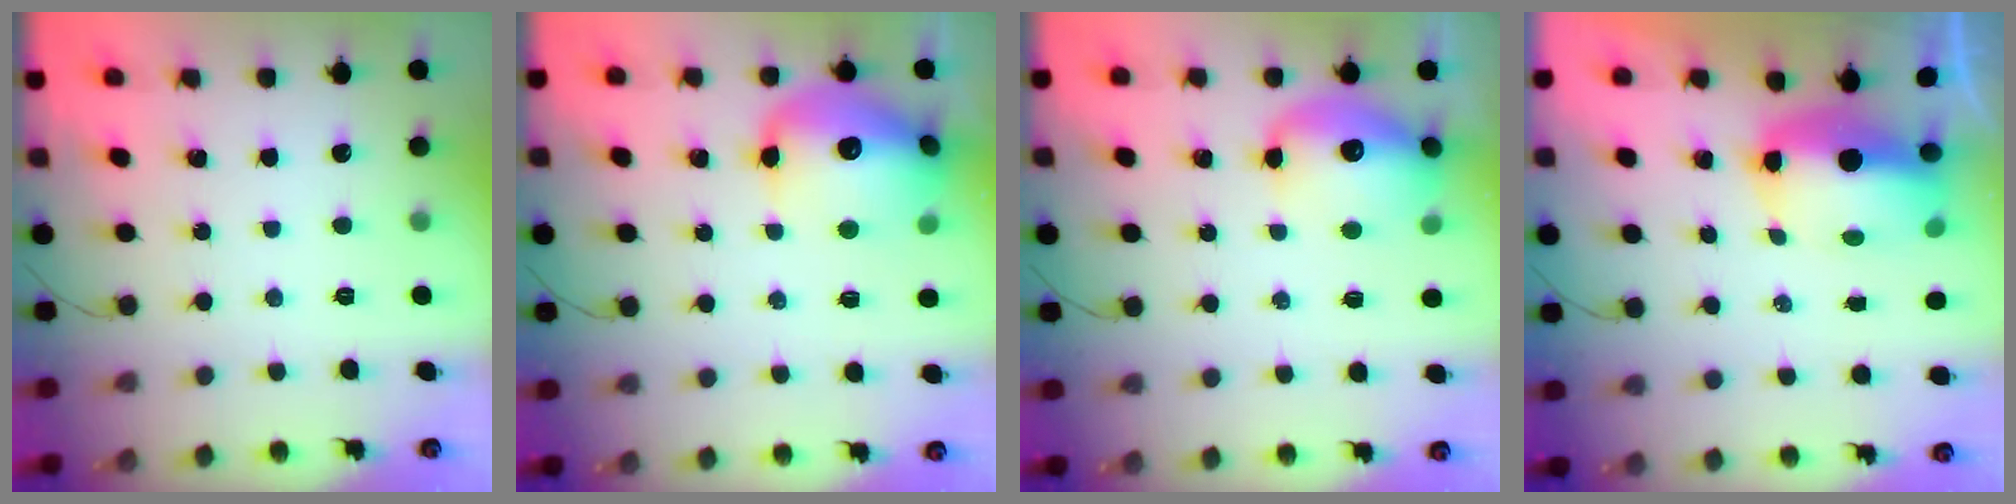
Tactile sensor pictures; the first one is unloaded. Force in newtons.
{"total": 17.6, "press": 17.2, "slide": 3.6}
{"total": 13.7, "press": 13.2, "slide": 3.8}
{"total": 9.5, "press": 9.3, "slide": 2.0}